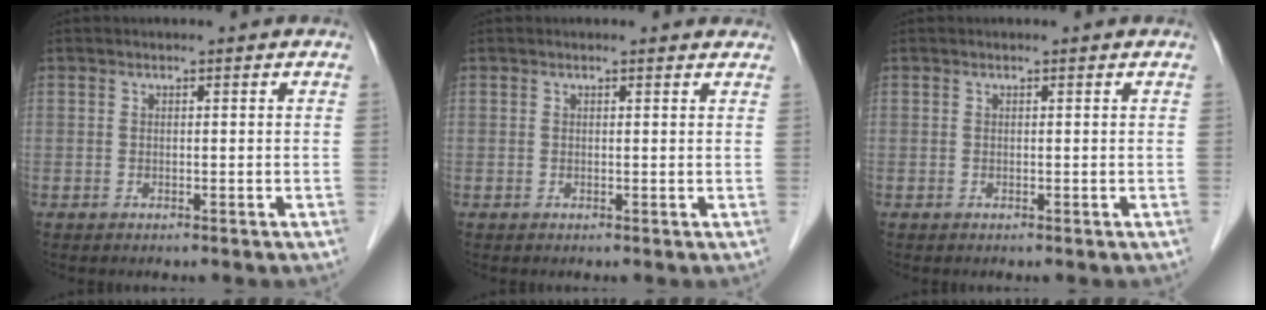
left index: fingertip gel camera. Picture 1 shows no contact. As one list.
[{"total": 2.6, "force": [2.4, 0.6, 0.7], "torque": [-0.013, 0.008, 0.017]}, {"total": 0.0}]